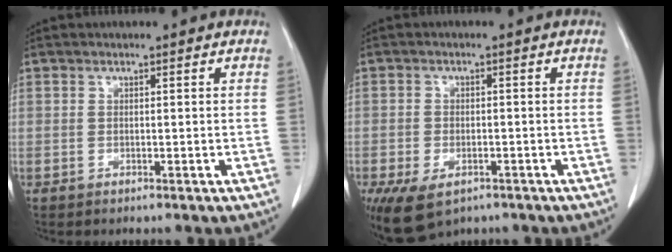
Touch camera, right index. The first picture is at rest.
{"total": 9.7, "force": [-5.6, 5.7, 5.5], "torque": [-0.115, -0.004, -0.082]}